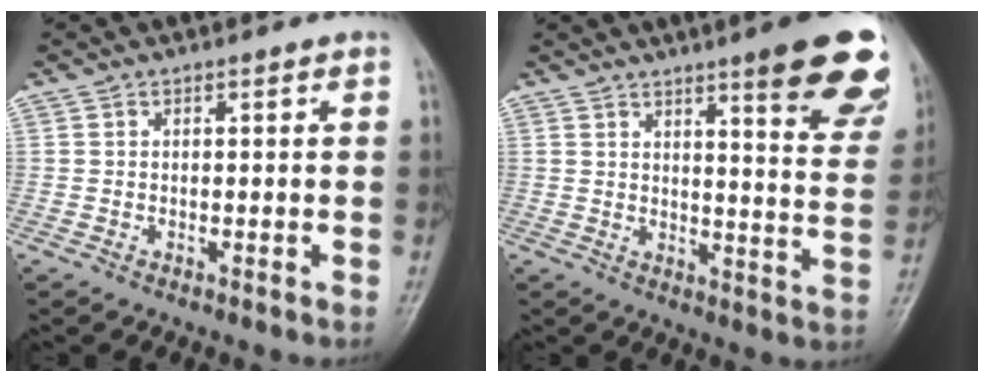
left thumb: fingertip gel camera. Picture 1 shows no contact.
{"total": 16.6, "force": [10.0, 3.1, 12.9], "torque": [-0.125, -0.052, 0.121]}